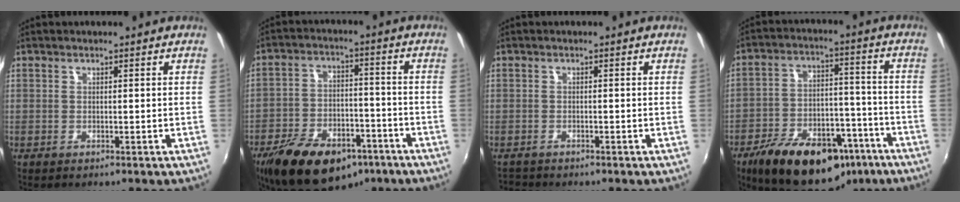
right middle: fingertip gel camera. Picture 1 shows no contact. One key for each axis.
{"total": 20.1, "fx": -12.8, "fy": 10.5, "fz": 11.5, "tx": -0.233, "ty": -0.016, "tz": -0.193}
{"total": 1.8, "fx": -1.7, "fy": 0.6, "fz": 0.2, "tx": -0.011, "ty": -0.008, "tz": -0.030}
{"total": 23.1, "fx": -15.1, "fy": 11.6, "fz": 13.1, "tx": -0.239, "ty": 0.005, "tz": -0.213}